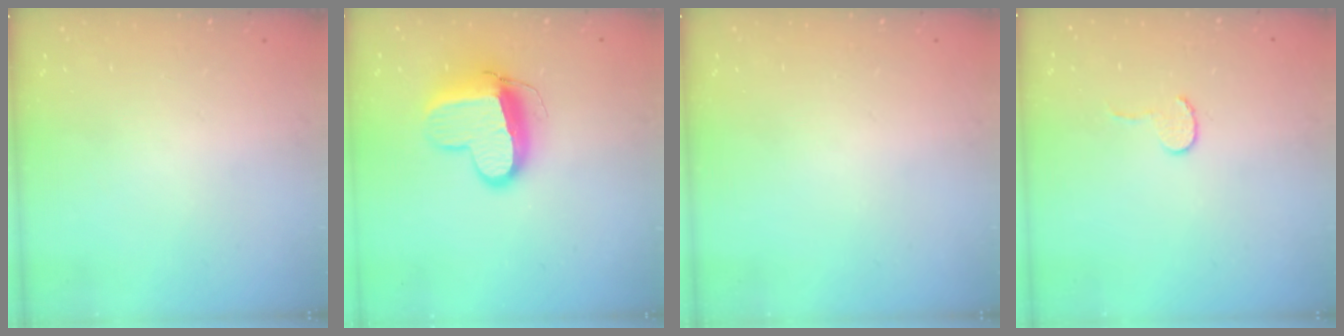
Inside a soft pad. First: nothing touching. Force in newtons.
{"total": 12.7, "press": 12.6, "slide": 1.4}
{"total": 0.0}
{"total": 4.5, "press": 4.4, "slide": 0.4}